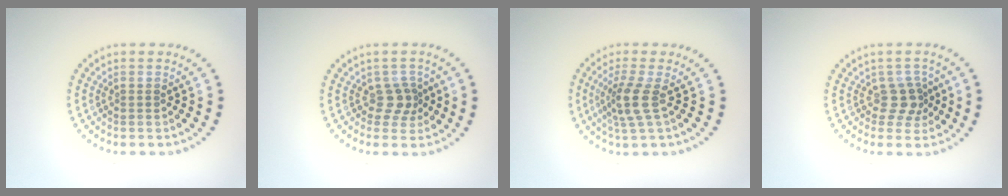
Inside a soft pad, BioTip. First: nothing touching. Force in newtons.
{"total": 2.0, "press": 1.6, "slide": 1.3}
{"total": 2.9, "press": 2.2, "slide": 1.8}
{"total": 2.3, "press": 1.9, "slide": 1.3}